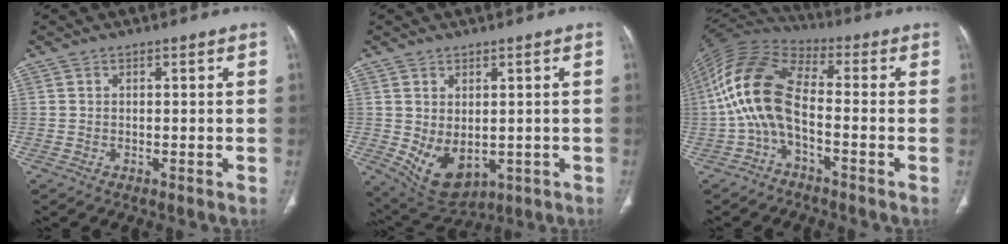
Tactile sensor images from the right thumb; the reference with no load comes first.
{"total": 8.5, "force": [-1.0, 5.4, 6.5], "torque": [-0.100, -0.007, 0.014]}
{"total": 13.3, "force": [-2.5, 6.4, 11.3], "torque": [-0.236, 0.051, -0.061]}